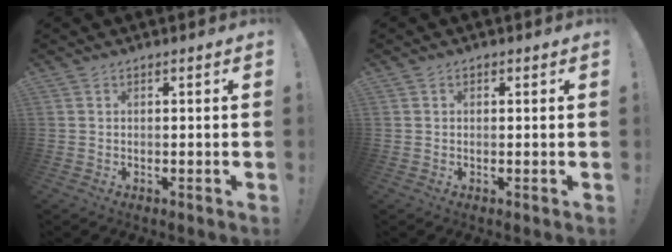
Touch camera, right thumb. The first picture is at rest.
{"total": 0.5, "force": [0.2, 0.5, 0.2], "torque": [0.002, 0.000, 0.003]}